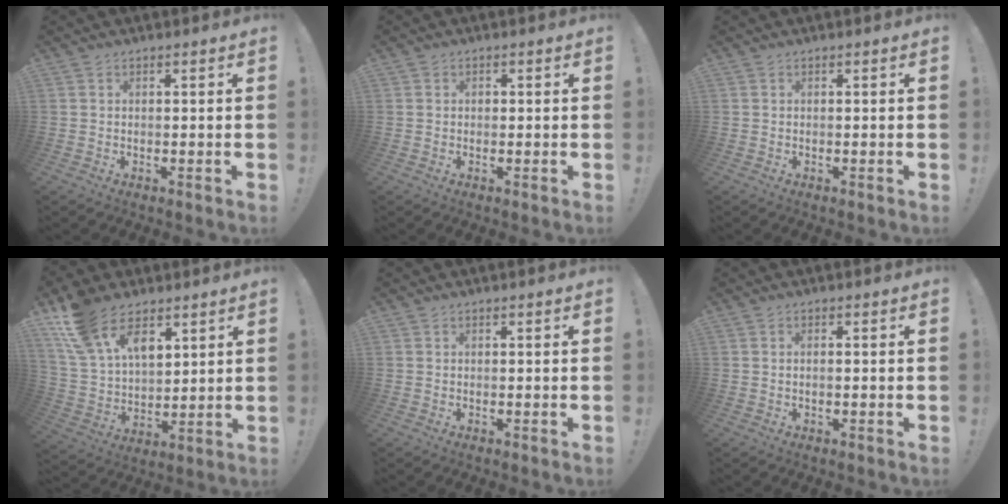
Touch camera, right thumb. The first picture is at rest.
{"total": 1.0, "force": [-0.1, 1.0, 0.1], "torque": [0.000, 0.003, -0.001]}
{"total": 0.0}
{"total": 17.2, "force": [10.4, 10.1, 9.3], "torque": [-0.182, -0.054, 0.196]}
{"total": 0.0}
{"total": 0.8, "force": [-0.3, 0.1, 0.7], "torque": [-0.018, 0.002, -0.005]}